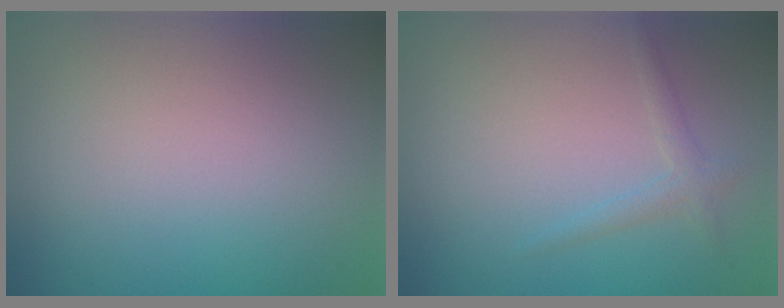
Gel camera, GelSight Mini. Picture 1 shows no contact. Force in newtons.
{"total": 1.2, "press": 1.2, "slide": 0.0}